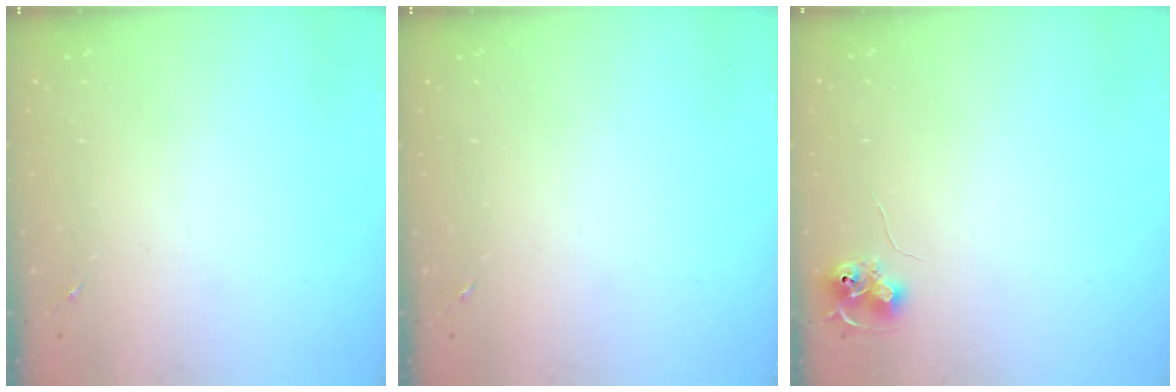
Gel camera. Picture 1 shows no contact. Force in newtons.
{"total": 0.0}
{"total": 7.9, "press": 7.8, "slide": 0.9}